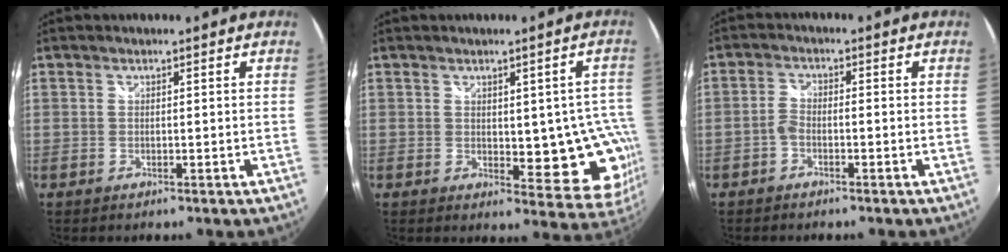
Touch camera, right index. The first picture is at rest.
{"total": 10.9, "force": [-0.6, 6.2, 8.9], "torque": [-0.076, 0.010, 0.007]}
{"total": 2.1, "force": [-1.4, 1.0, 1.3], "torque": [-0.034, 0.010, -0.028]}